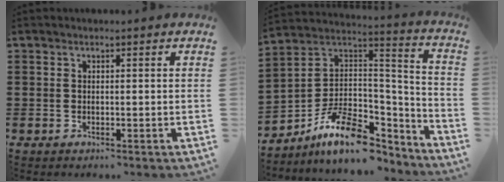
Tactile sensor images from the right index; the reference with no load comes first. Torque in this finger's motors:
{"motor_torque": [0.07, 0.23, 0.58, 0.20]}